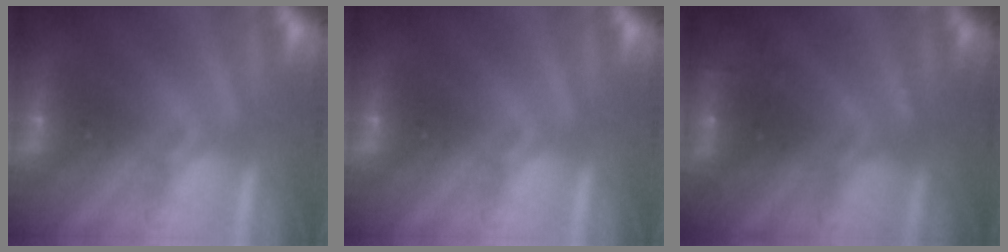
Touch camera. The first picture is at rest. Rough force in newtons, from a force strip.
{"total": 0.0}
{"total": 2.8}